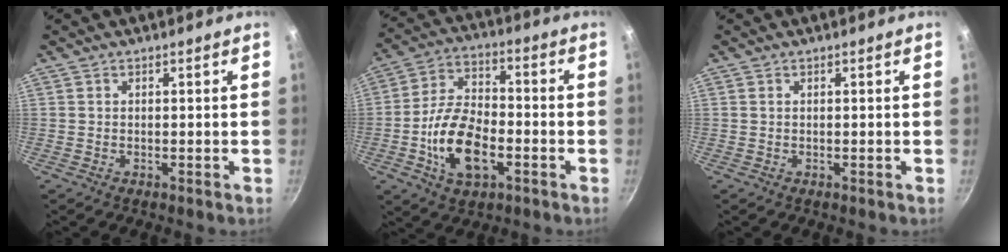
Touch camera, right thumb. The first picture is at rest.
{"total": 14.3, "force": [-4.3, 7.8, 11.2], "torque": [-0.196, 0.030, -0.082]}
{"total": 0.0}